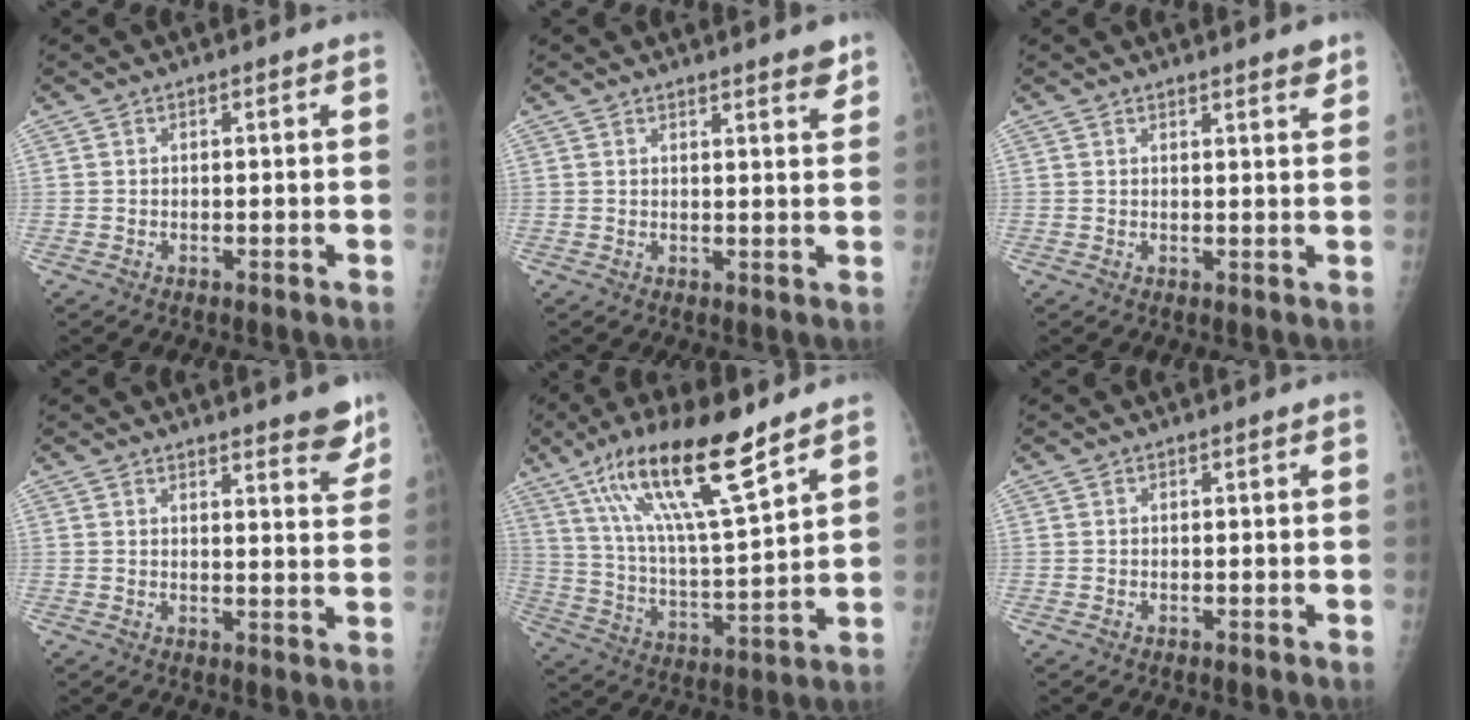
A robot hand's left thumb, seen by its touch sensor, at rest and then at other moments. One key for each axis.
{"total": 3.1, "fx": 2.5, "fy": 0.4, "fz": 1.8, "tx": -0.015, "ty": -0.016, "tz": 0.032}
{"total": 2.5, "fx": 2.0, "fy": 0.3, "fz": 1.3, "tx": -0.012, "ty": -0.013, "tz": 0.026}
{"total": 6.5, "fx": 5.4, "fy": 1.3, "fz": 3.3, "tx": -0.021, "ty": -0.035, "tz": 0.058}
{"total": 19.5, "fx": 12.6, "fy": 3.3, "fz": 14.5, "tx": -0.251, "ty": -0.049, "tz": 0.234}
{"total": 0.0}